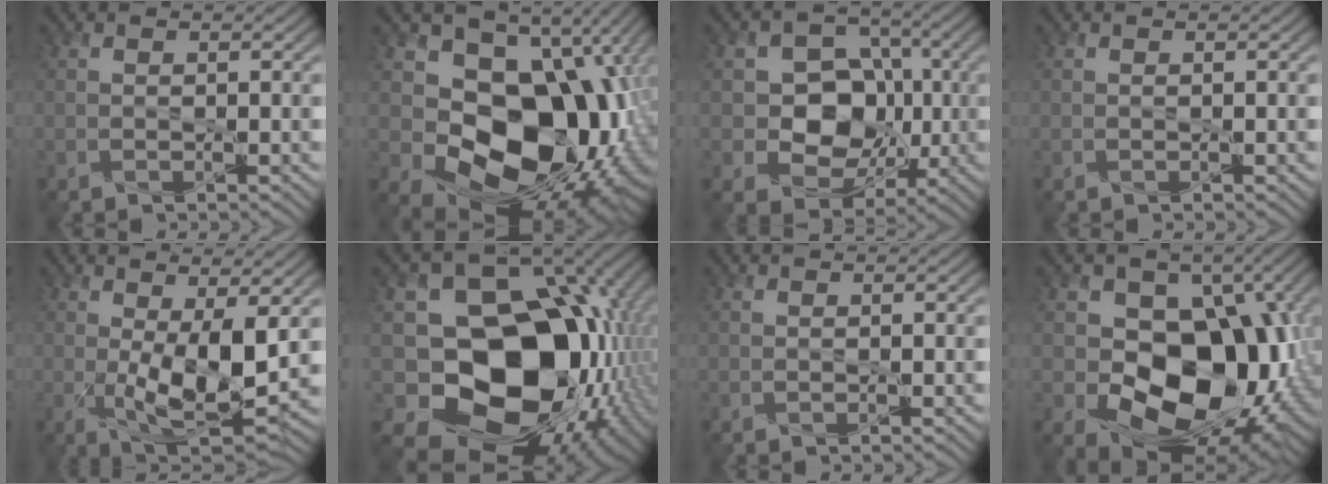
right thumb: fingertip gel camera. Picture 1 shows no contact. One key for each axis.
{"total": 18.2, "fx": -0.2, "fy": 14.1, "fz": 11.4, "tx": -0.167, "ty": -0.054, "tz": 0.029}
{"total": 10.2, "fx": -0.4, "fy": 8.6, "fz": 5.4, "tx": -0.099, "ty": 0.003, "tz": -0.028}
{"total": 0.0}
{"total": 9.1, "fx": 0.1, "fy": 3.4, "fz": 8.4, "tx": -0.166, "ty": -0.015, "tz": 0.011}
{"total": 19.9, "fx": -2.4, "fy": 15.7, "fz": 12.0, "tx": -0.223, "ty": -0.058, "tz": -0.006}
{"total": 0.0}
{"total": 16.8, "fx": -1.7, "fy": 12.1, "fz": 11.5, "tx": -0.139, "ty": -0.023, "tz": -0.030}